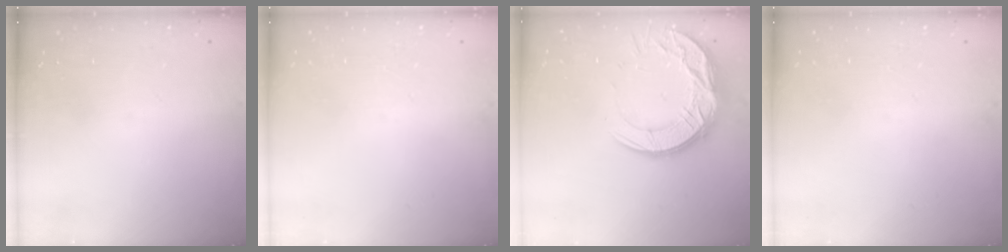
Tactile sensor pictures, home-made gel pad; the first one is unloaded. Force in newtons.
{"total": 0.0}
{"total": 14.6, "press": 14.6, "slide": 1.1}
{"total": 0.0}